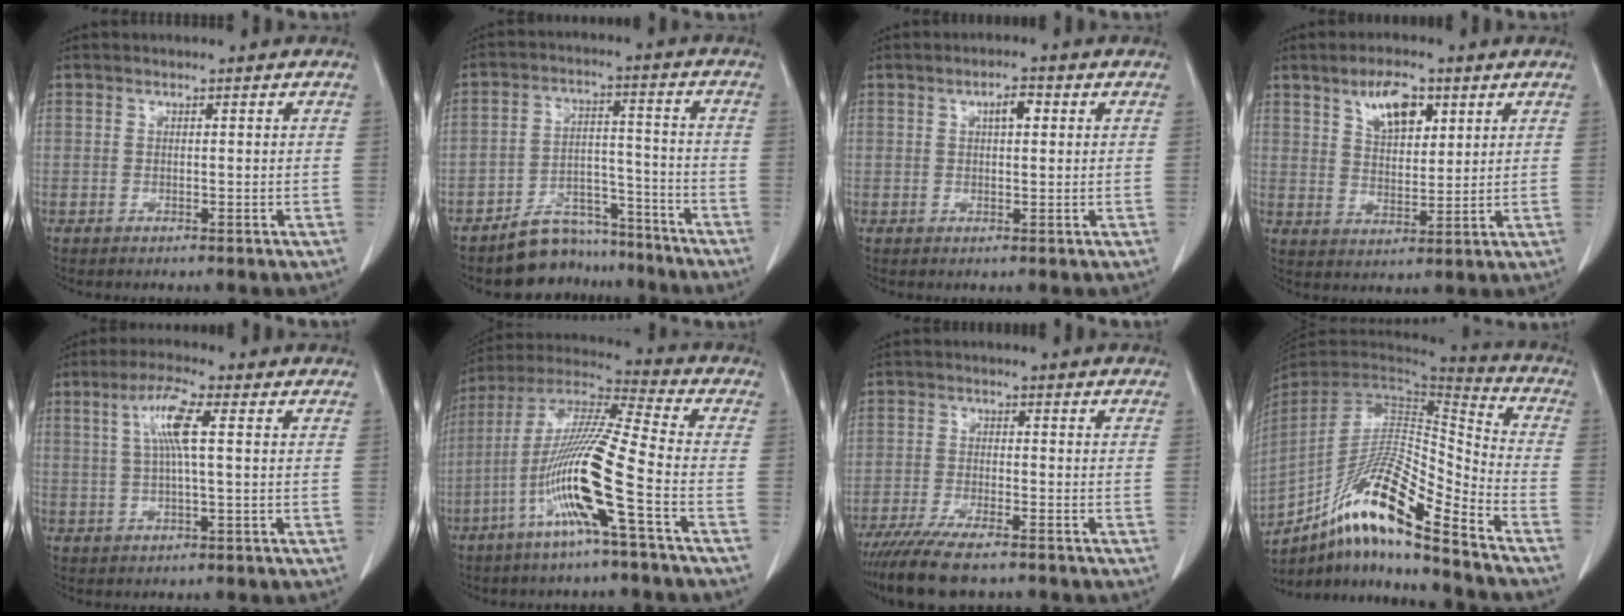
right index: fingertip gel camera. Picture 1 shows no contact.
{"total": 8.2, "force": [-7.3, 3.8, 0.7], "torque": [0.003, 0.045, -0.116]}
{"total": 2.7, "force": [0.9, 1.0, 2.3], "torque": [-0.039, 0.005, 0.014]}
{"total": 7.4, "force": [4.0, 3.2, 5.4], "torque": [-0.097, 0.006, 0.072]}
{"total": 6.6, "force": [1.7, 0.4, 6.4], "torque": [-0.126, 0.008, 0.032]}
{"total": 15.3, "force": [-5.5, -0.7, 14.3], "torque": [-0.286, -0.003, -0.115]}
{"total": 9.5, "force": [-7.7, 1.4, 5.3], "torque": [-0.086, -0.021, -0.124]}
{"total": 17.9, "force": [-12.3, 1.1, 13.0], "torque": [-0.253, -0.005, -0.222]}